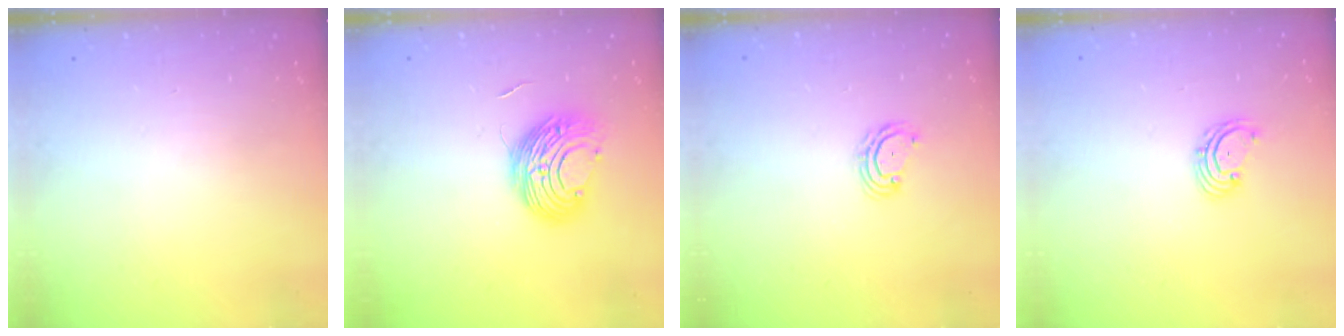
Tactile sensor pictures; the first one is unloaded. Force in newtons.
{"total": 9.9, "press": 9.9, "slide": 0.9}
{"total": 5.0, "press": 5.0, "slide": 0.4}
{"total": 2.6, "press": 2.5, "slide": 0.6}